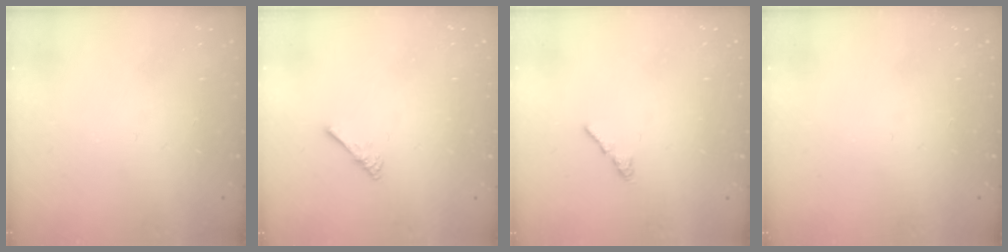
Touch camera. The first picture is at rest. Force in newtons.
{"total": 2.4, "press": 2.4, "slide": 0.4}
{"total": 0.7, "press": 0.6, "slide": 0.4}
{"total": 0.0}